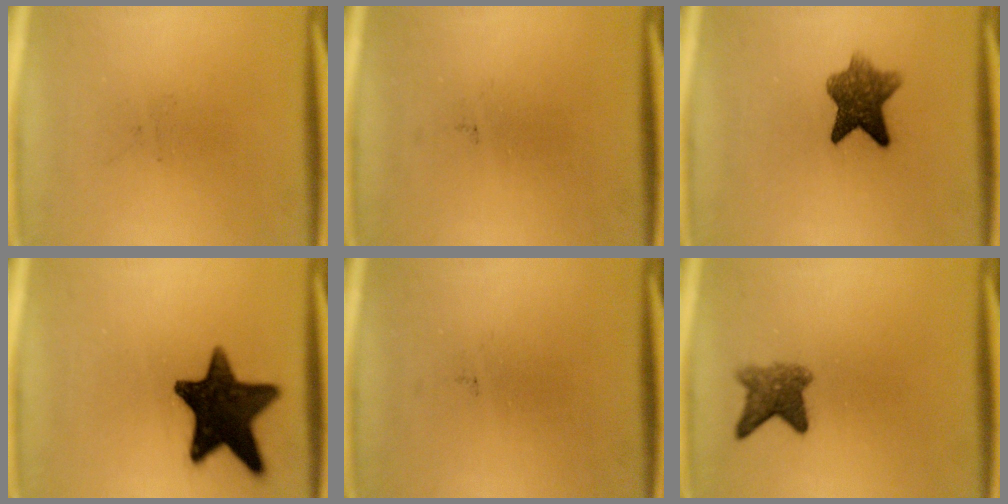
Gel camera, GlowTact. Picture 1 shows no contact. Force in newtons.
{"total": 0.0}
{"total": 7.4}
{"total": 15.6}
{"total": 0.0}
{"total": 4.1}